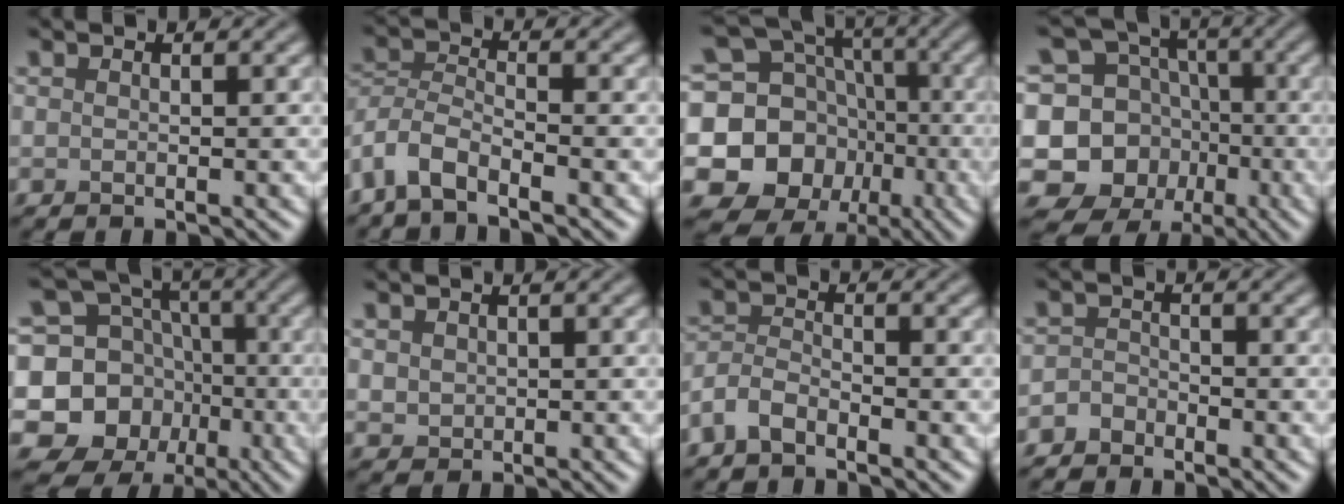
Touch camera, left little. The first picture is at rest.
{"total": 4.2, "force": [-3.1, 1.4, 2.4], "torque": [-0.046, -0.001, -0.071]}
{"total": 14.3, "force": [-2.7, 13.0, 5.2], "torque": [-0.116, -0.004, -0.057]}
{"total": 10.3, "force": [-1.8, 9.5, 3.3], "torque": [-0.067, -0.010, -0.045]}
{"total": 11.1, "force": [-2.3, 10.1, 3.8], "torque": [-0.077, -0.012, -0.054]}
{"total": 1.3, "force": [0.4, 1.2, 0.4], "torque": [-0.008, -0.003, 0.007]}
{"total": 2.6, "force": [-2.0, 1.1, 1.3], "torque": [-0.029, 0.005, -0.051]}
{"total": 1.8, "force": [-1.6, 0.9, 0.1], "torque": [-0.004, 0.003, -0.040]}